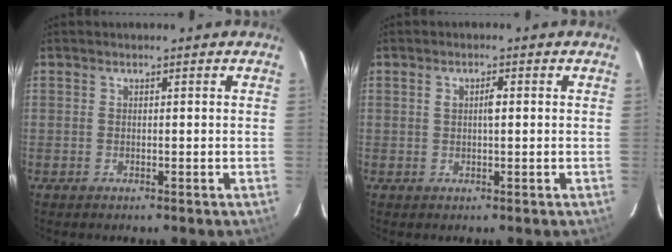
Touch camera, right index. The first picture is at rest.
{"total": 1.9, "force": [0.2, 0.6, 1.8], "torque": [-0.033, 0.005, 0.004]}